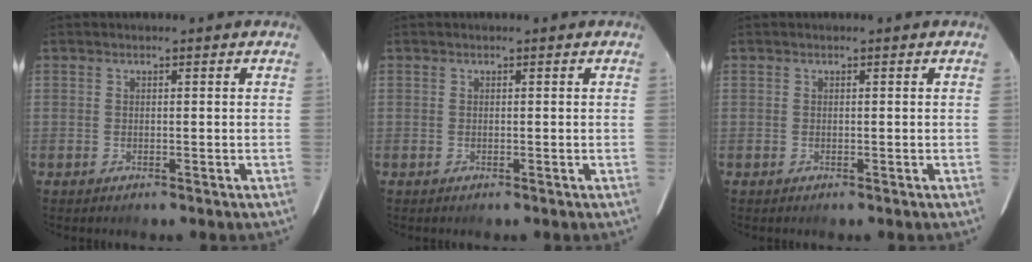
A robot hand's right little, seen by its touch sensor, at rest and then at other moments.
{"total": 0.0}
{"total": 0.0}